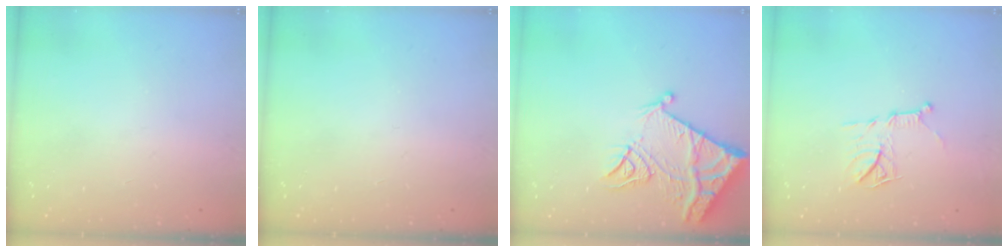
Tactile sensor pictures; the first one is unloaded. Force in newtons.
{"total": 0.0}
{"total": 12.8, "press": 12.7, "slide": 1.2}
{"total": 10.6, "press": 10.6, "slide": 0.8}